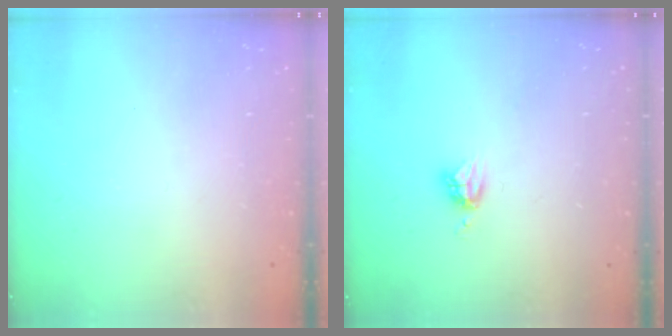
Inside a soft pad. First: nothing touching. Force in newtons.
{"total": 3.8, "press": 3.8, "slide": 0.4}